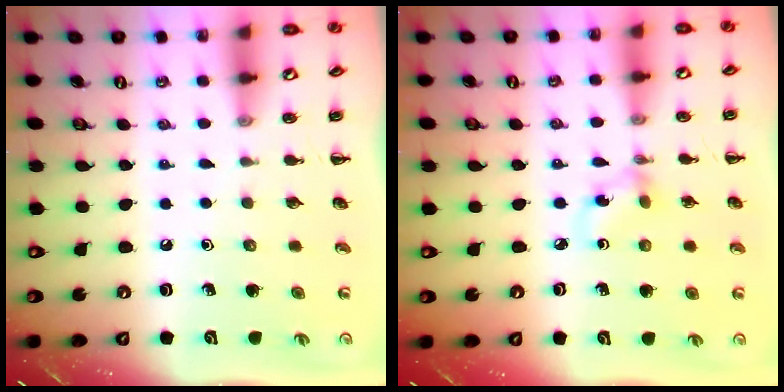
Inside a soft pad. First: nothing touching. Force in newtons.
{"total": 2.9, "press": 2.8, "slide": 0.9}